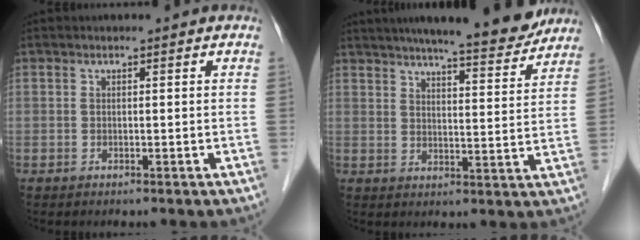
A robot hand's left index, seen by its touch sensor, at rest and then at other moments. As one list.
[{"total": 14.8, "force": [13.1, 1.3, 6.8], "torque": [-0.097, -0.004, 0.173]}]